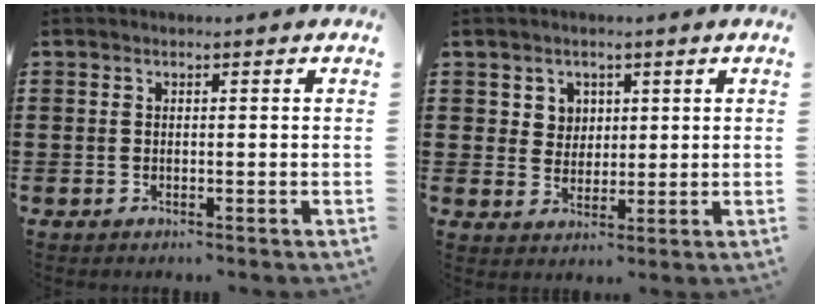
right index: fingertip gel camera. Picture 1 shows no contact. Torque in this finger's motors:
{"motor_torque": [0.02, 0.00, 0.01, 0.02]}